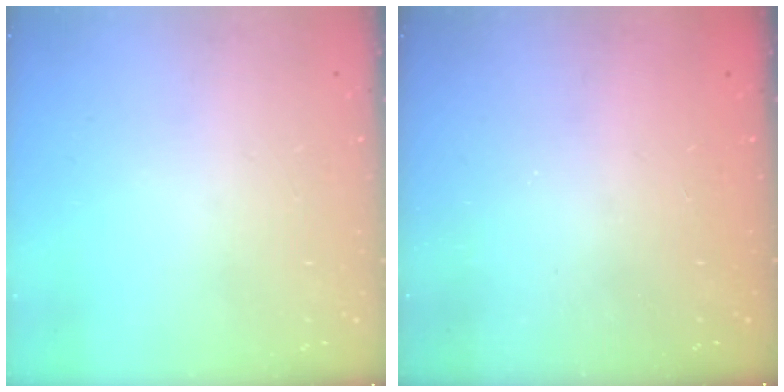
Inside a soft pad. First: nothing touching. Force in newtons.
{"total": 2.3, "press": 2.2, "slide": 0.8}